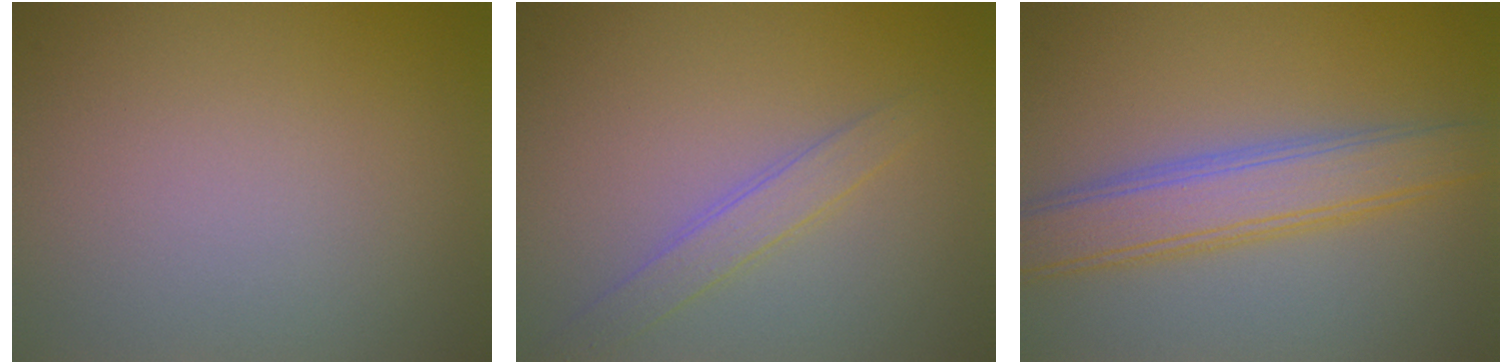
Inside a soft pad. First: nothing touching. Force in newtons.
{"total": 2.0, "press": 2.0, "slide": 0.1}
{"total": 5.1, "press": 5.1, "slide": 0.3}